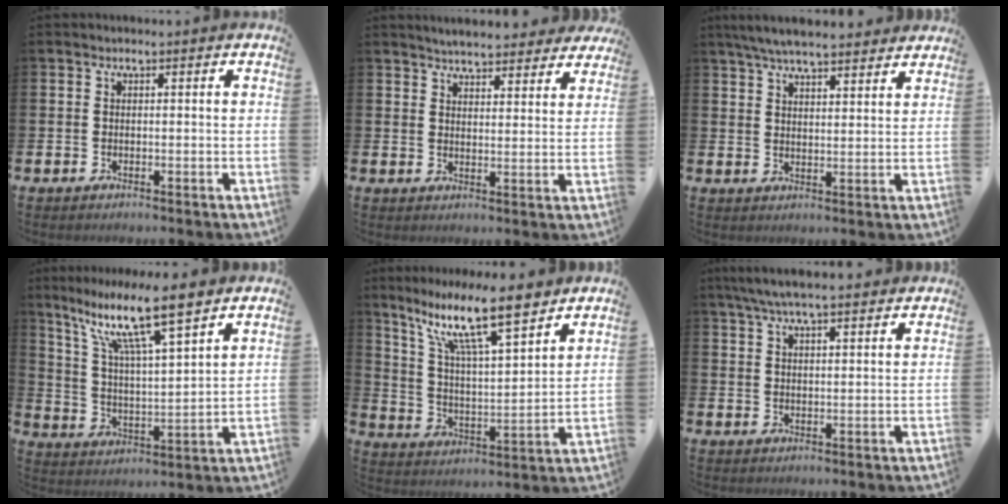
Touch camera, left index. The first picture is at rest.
{"total": 4.8, "force": [4.7, 0.9, 0.5], "torque": [-0.012, -0.031, 0.081]}
{"total": 6.2, "force": [5.8, 0.8, 1.8], "torque": [-0.045, -0.022, 0.106]}
{"total": 11.8, "force": [9.1, 1.8, 7.3], "torque": [-0.167, -0.045, 0.151]}
{"total": 12.9, "force": [9.7, 2.7, 8.0], "torque": [-0.171, -0.046, 0.165]}
{"total": 5.7, "force": [5.1, 0.8, 2.5], "torque": [-0.056, -0.011, 0.093]}